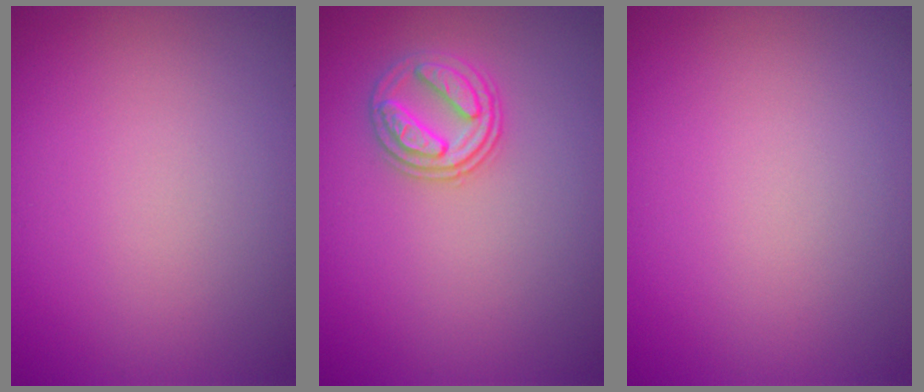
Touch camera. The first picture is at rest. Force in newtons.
{"total": 2.7, "press": 2.6, "slide": 0.3}
{"total": 0.0}